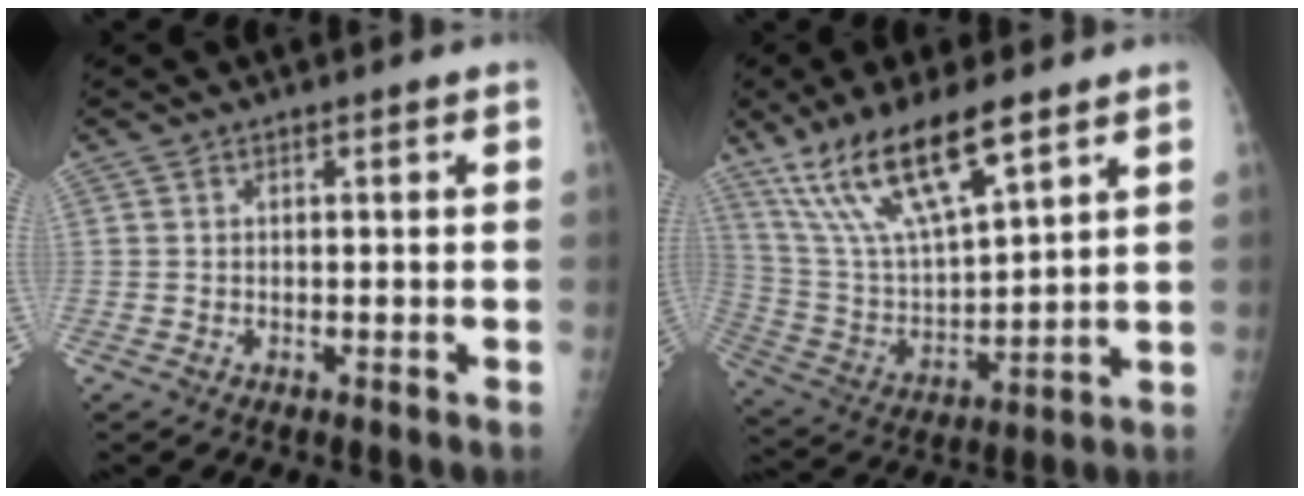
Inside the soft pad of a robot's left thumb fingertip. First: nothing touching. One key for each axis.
{"total": 18.2, "fx": 11.5, "fy": 5.1, "fz": 13.2, "tx": -0.243, "ty": -0.042, "tz": 0.232}